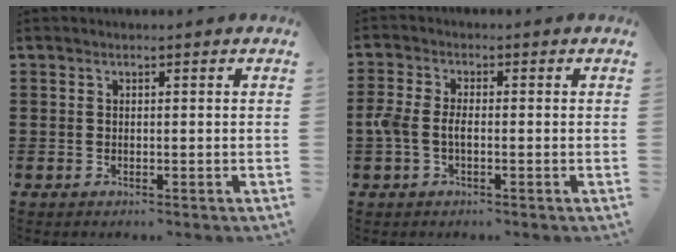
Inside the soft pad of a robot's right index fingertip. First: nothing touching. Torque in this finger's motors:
{"motor_torque": [0.70, 0.21, 0.34, 0.12]}